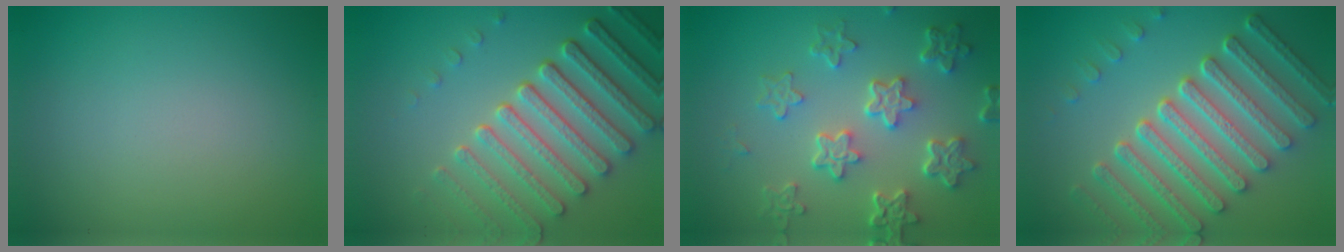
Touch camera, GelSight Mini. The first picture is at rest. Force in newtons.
{"total": 7.4, "press": 5.5, "slide": 4.9}
{"total": 6.0, "press": 4.5, "slide": 4.0}
{"total": 8.4, "press": 6.4, "slide": 5.4}